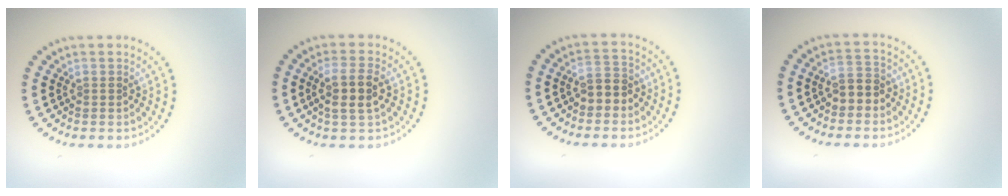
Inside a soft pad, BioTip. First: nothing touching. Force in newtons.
{"total": 3.0, "press": 2.7, "slide": 1.2}
{"total": 2.4, "press": 2.4, "slide": 0.7}
{"total": 2.4, "press": 2.4, "slide": 0.7}